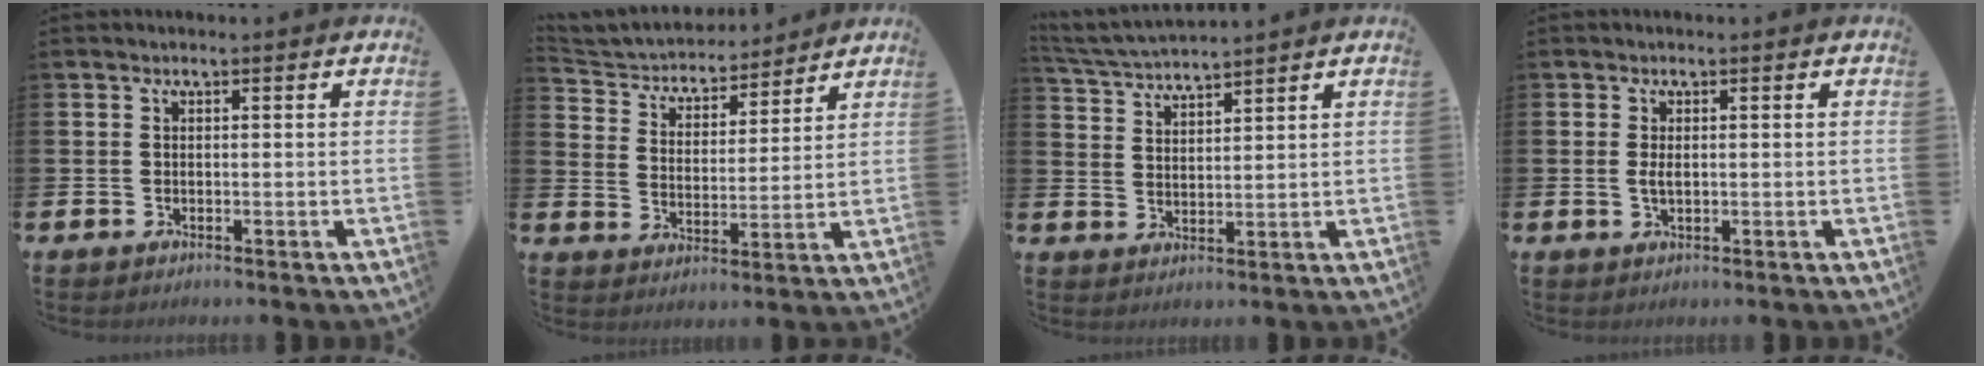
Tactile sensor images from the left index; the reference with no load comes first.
{"total": 4.7, "force": [4.4, 1.7, 0.2], "torque": [-0.033, -0.038, 0.070]}
{"total": 4.1, "force": [4.1, 0.0, 0.3], "torque": [-0.023, -0.022, 0.073]}
{"total": 1.6, "force": [0.1, 0.7, 1.5], "torque": [-0.024, 0.002, 0.000]}